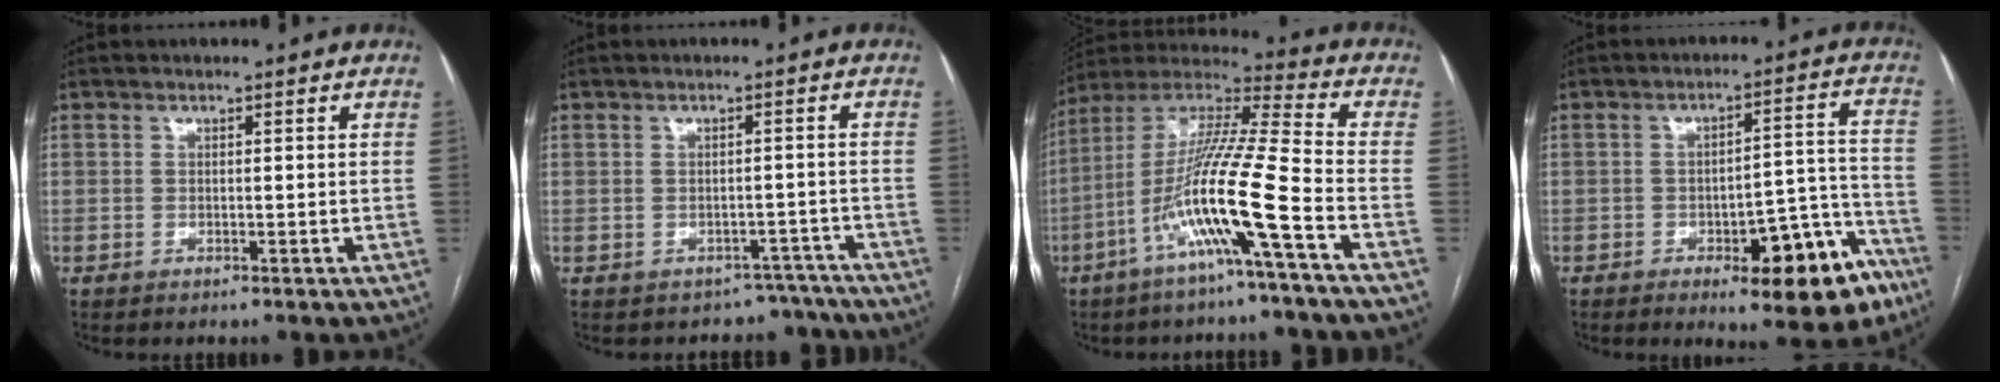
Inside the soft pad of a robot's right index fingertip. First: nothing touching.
{"total": 5.5, "force": [-4.3, 3.2, -0.9], "torque": [0.032, 0.041, -0.044]}
{"total": 15.7, "force": [-6.1, -1.3, 14.4], "torque": [-0.282, -0.002, -0.123]}
{"total": 13.8, "force": [-7.7, 4.6, 10.5], "torque": [-0.099, 0.030, -0.095]}